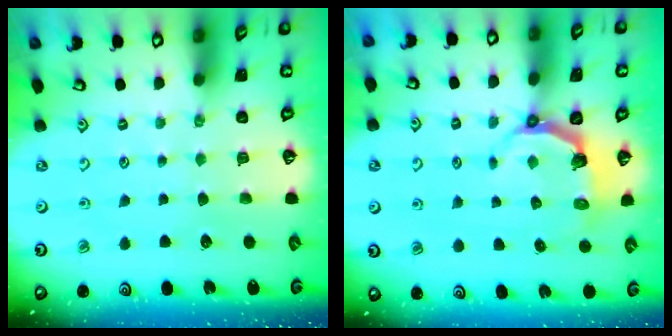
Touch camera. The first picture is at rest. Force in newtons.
{"total": 4.2, "press": 2.7, "slide": 3.2}